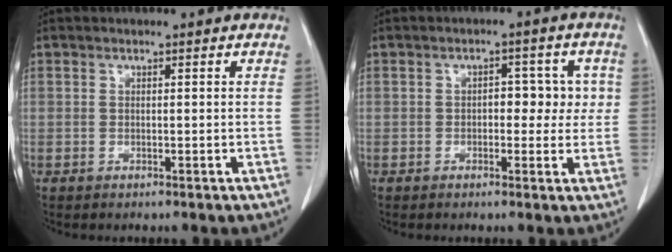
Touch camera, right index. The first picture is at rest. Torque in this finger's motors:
{"motor_torque": [0.07, 0.02, 0.04, 0.01]}